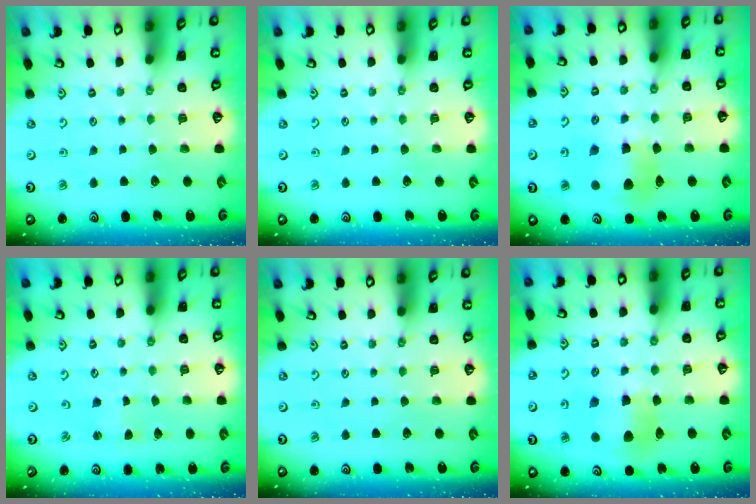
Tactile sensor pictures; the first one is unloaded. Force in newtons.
{"total": 0.0}
{"total": 11.2, "press": 11.1, "slide": 0.7}
{"total": 1.4, "press": 1.4, "slide": 0.3}
{"total": 0.0}
{"total": 11.2, "press": 11.1, "slide": 0.7}